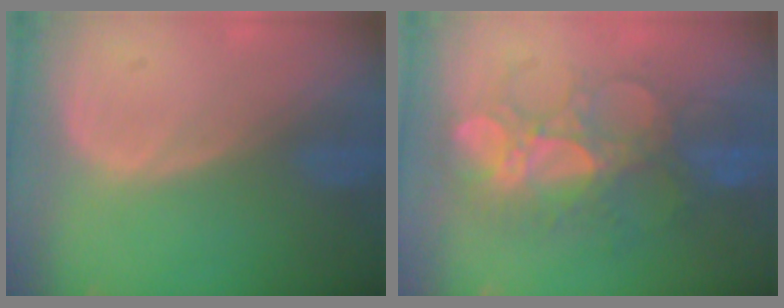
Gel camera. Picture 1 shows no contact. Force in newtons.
{"total": 9.2, "press": 8.8, "slide": 2.5}